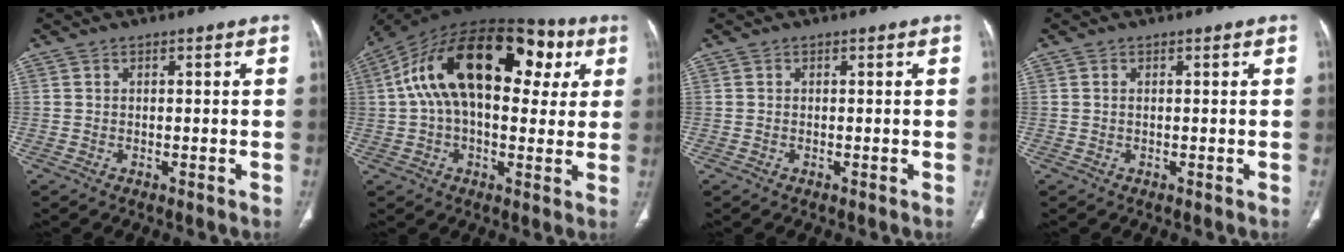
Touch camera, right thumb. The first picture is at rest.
{"total": 26.0, "force": [7.1, 14.3, 20.5], "torque": [-0.338, 0.055, 0.104]}
{"total": 0.0}
{"total": 0.0}